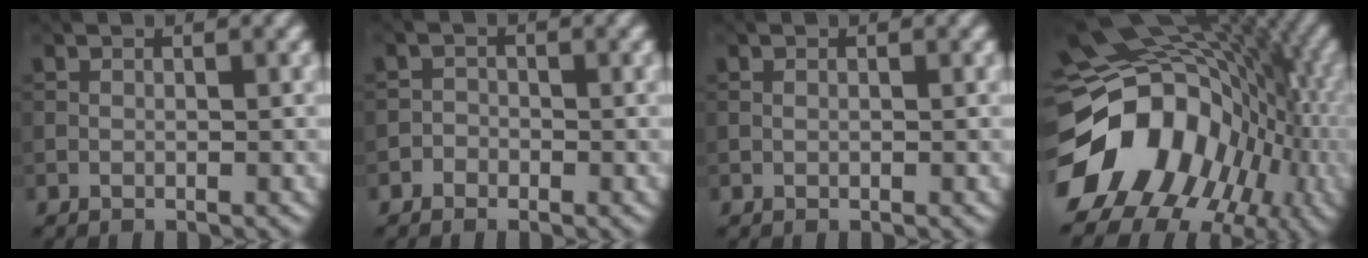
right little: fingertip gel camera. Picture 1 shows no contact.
{"total": 1.1, "force": [-0.7, 0.9, 0.0], "torque": [0.013, 0.001, -0.019]}
{"total": 0.0}
{"total": 17.5, "force": [-4.8, 13.3, 10.4], "torque": [-0.197, -0.016, -0.093]}